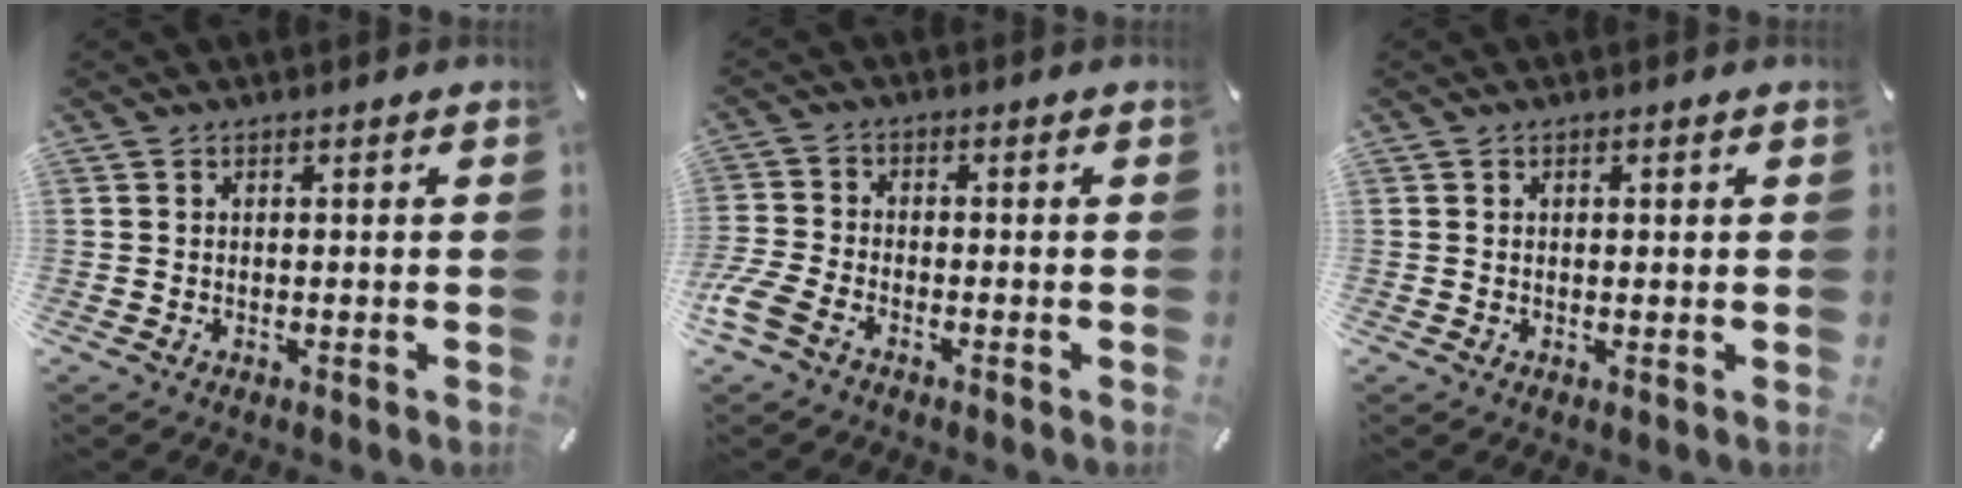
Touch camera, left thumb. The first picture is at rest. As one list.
[{"total": 5.2, "force": [-3.3, 2.7, 3.1], "torque": [-0.093, -0.001, -0.070]}, {"total": 0.7, "force": [0.2, 0.4, 0.5], "torque": [-0.010, 0.002, 0.004]}]